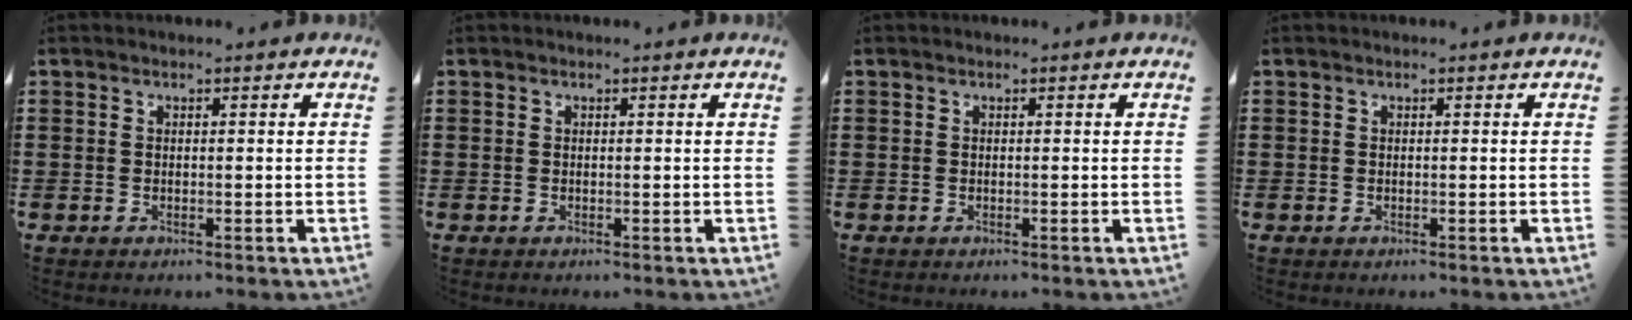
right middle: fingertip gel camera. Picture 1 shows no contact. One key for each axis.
{"total": 0.0}
{"total": 0.0}
{"total": 0.0}